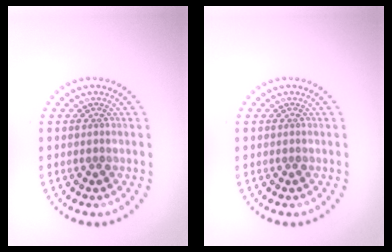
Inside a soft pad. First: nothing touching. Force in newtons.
{"total": 0.0}